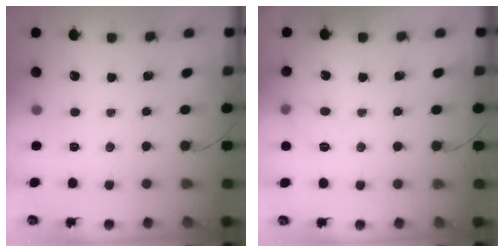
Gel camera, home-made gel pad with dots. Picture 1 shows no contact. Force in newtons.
{"total": 4.8, "press": 4.6, "slide": 1.5}